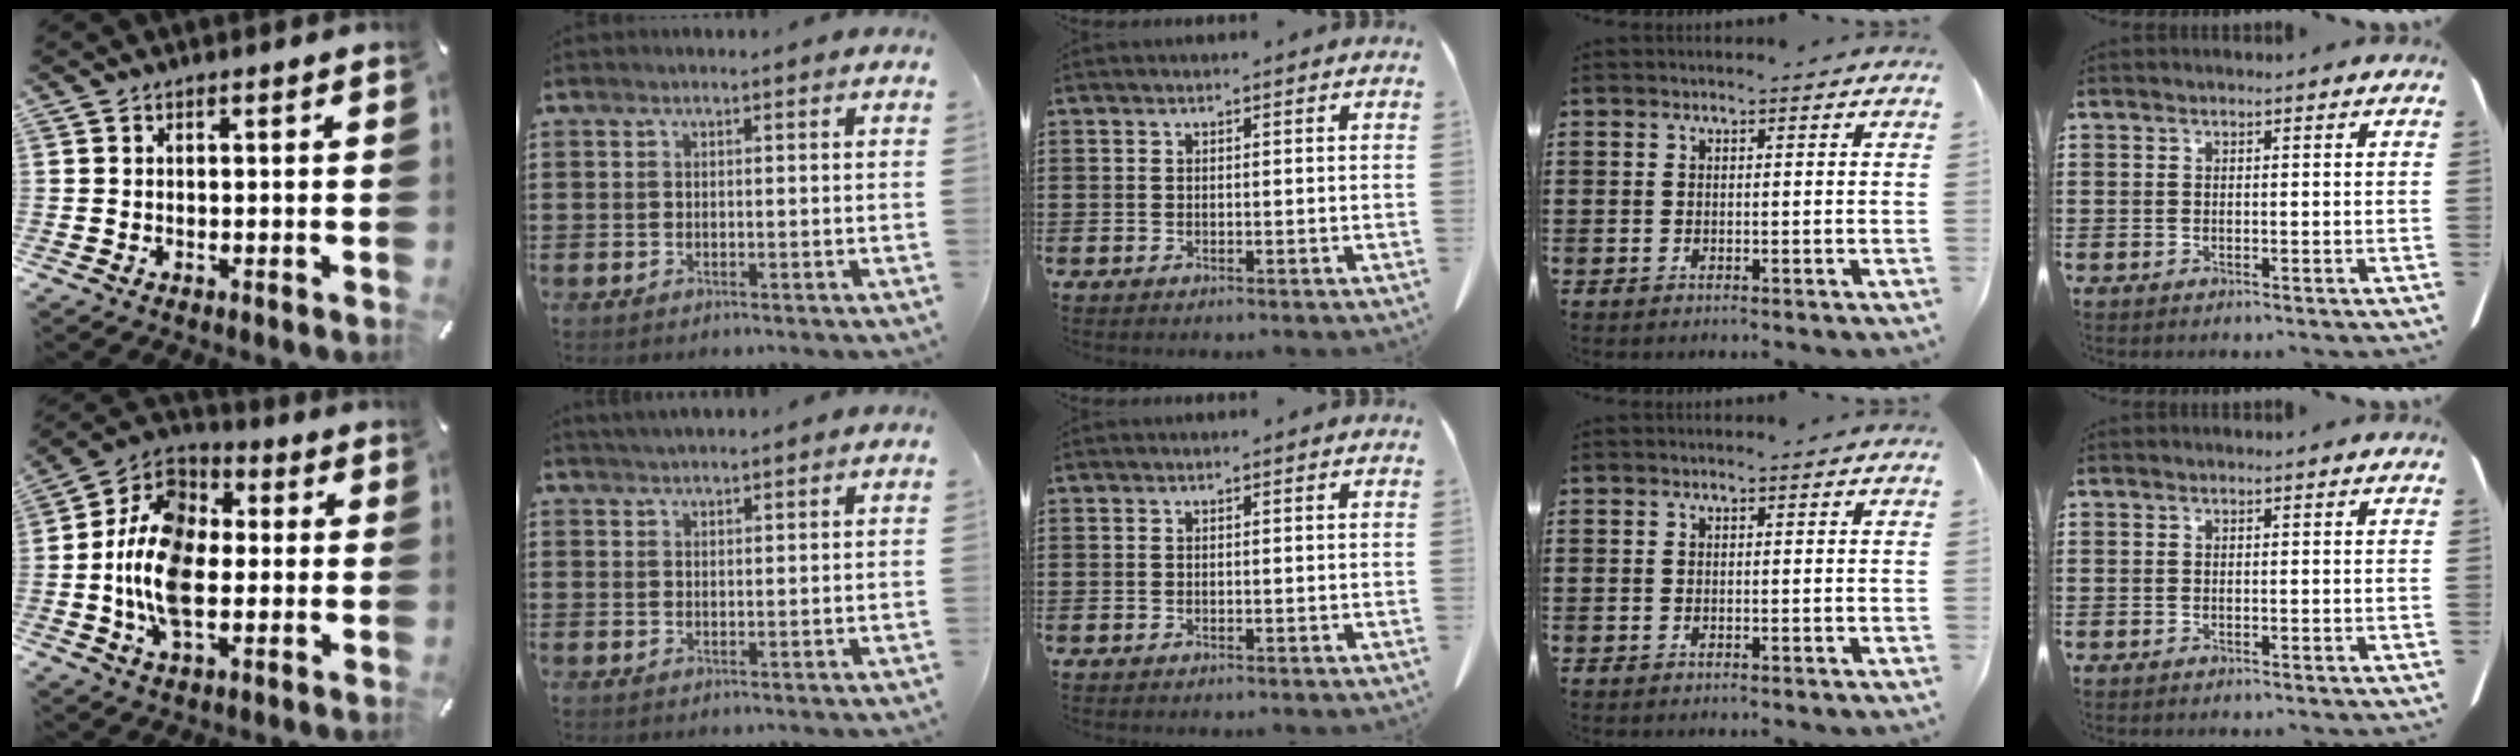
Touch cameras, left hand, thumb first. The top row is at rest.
{"thumb": {"total": 14.8, "force": [-2.7, 9.6, 10.9], "torque": [-0.249, 0.001, -0.058]}, "index": {"total": 1.8, "force": [1.7, 0.0, 0.3], "torque": [-0.009, 0.004, 0.034]}}